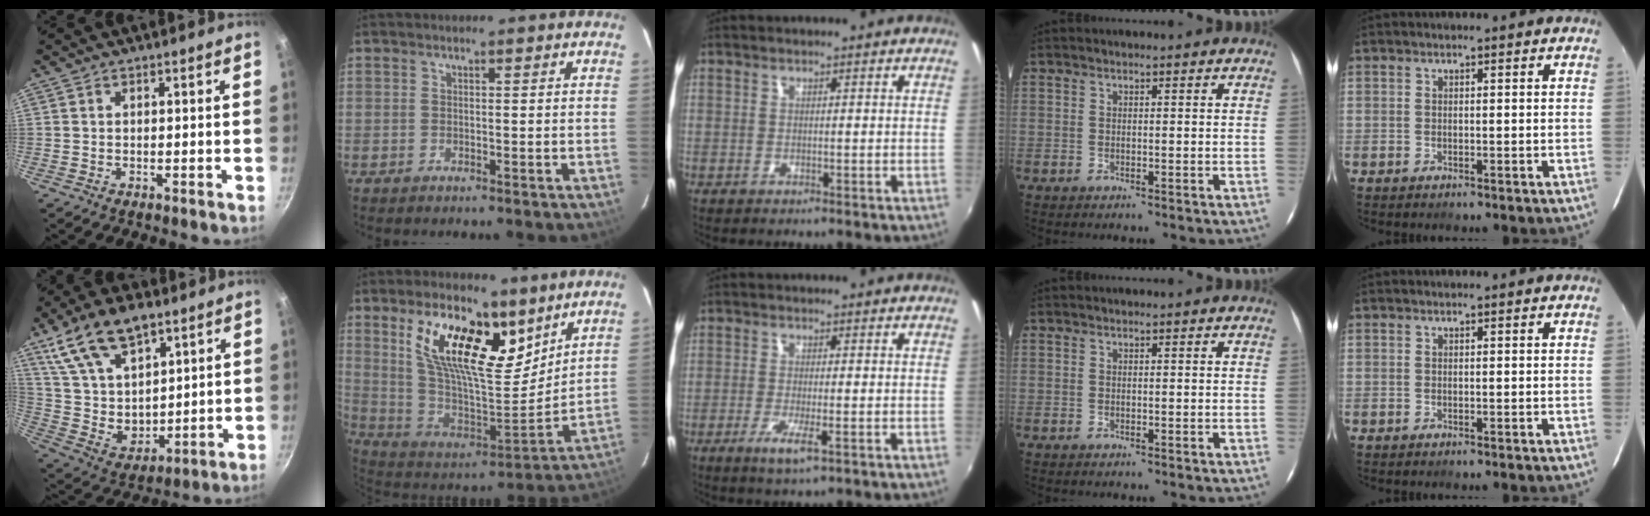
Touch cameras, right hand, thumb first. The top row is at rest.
{"thumb": {"total": 18.9, "force": [10.5, 10.5, 11.7], "torque": [-0.178, -0.042, 0.210]}, "index": {"total": 21.2, "force": [11.1, 9.6, 15.3], "torque": [-0.289, 0.008, 0.206]}, "middle": {"total": 4.5, "force": [-2.0, 0.5, 4.0], "torque": [-0.087, -0.014, -0.037]}}